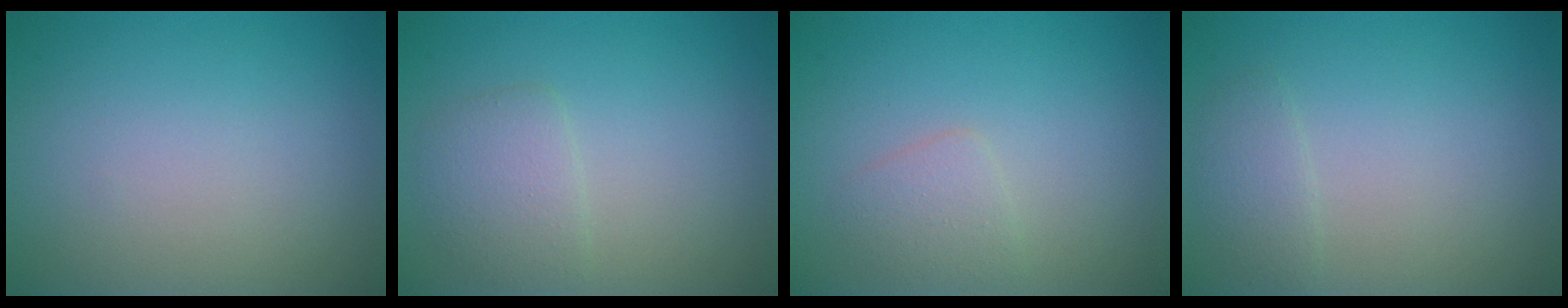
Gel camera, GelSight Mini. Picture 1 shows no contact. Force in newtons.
{"total": 2.4, "press": 2.4, "slide": 0.0}
{"total": 1.6, "press": 1.6, "slide": 0.1}
{"total": 1.4, "press": 1.4, "slide": 0.1}